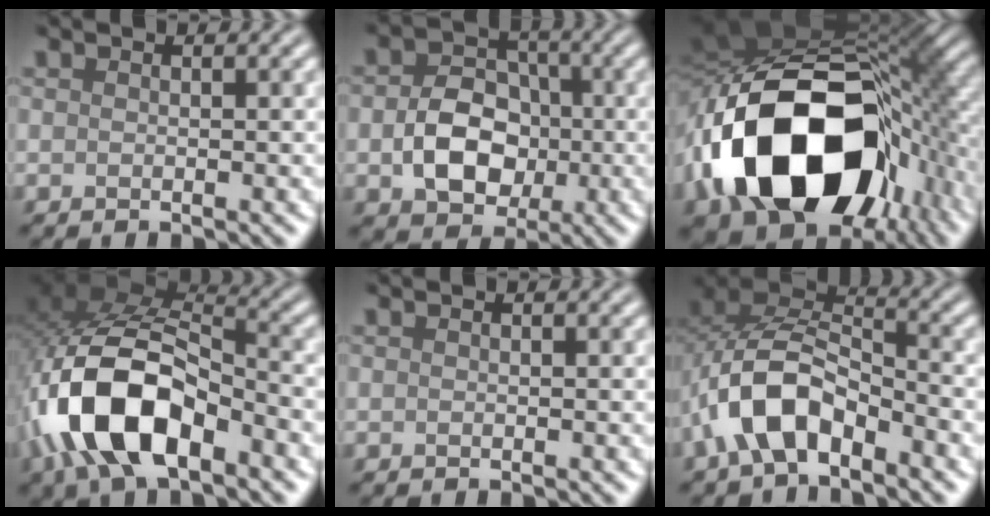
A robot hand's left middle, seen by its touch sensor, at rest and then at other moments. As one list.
[{"total": 6.3, "force": [-1.0, 4.7, 4.0], "torque": [-0.070, -0.002, -0.011]}, {"total": 19.6, "force": [-4.9, 12.1, 14.6], "torque": [-0.300, -0.022, -0.066]}, {"total": 11.9, "force": [-4.3, 6.3, 9.1], "torque": [-0.185, 0.005, -0.081]}, {"total": 0.0}, {"total": 6.9, "force": [-3.2, 3.8, 4.8], "torque": [-0.085, 0.011, -0.063]}]